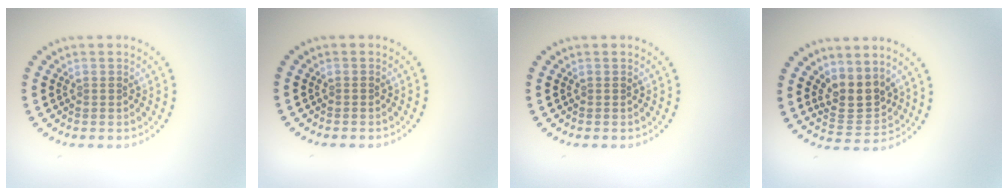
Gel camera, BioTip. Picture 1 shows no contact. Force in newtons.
{"total": 0.0}
{"total": 0.0}
{"total": 3.3, "press": 2.9, "slide": 1.6}